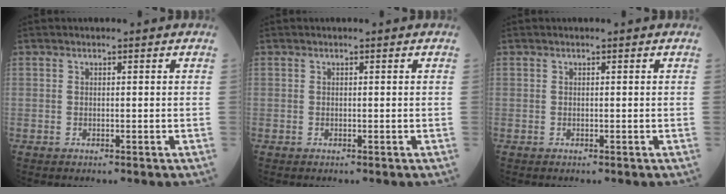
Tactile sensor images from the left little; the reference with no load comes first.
{"total": 0.0}
{"total": 0.0}